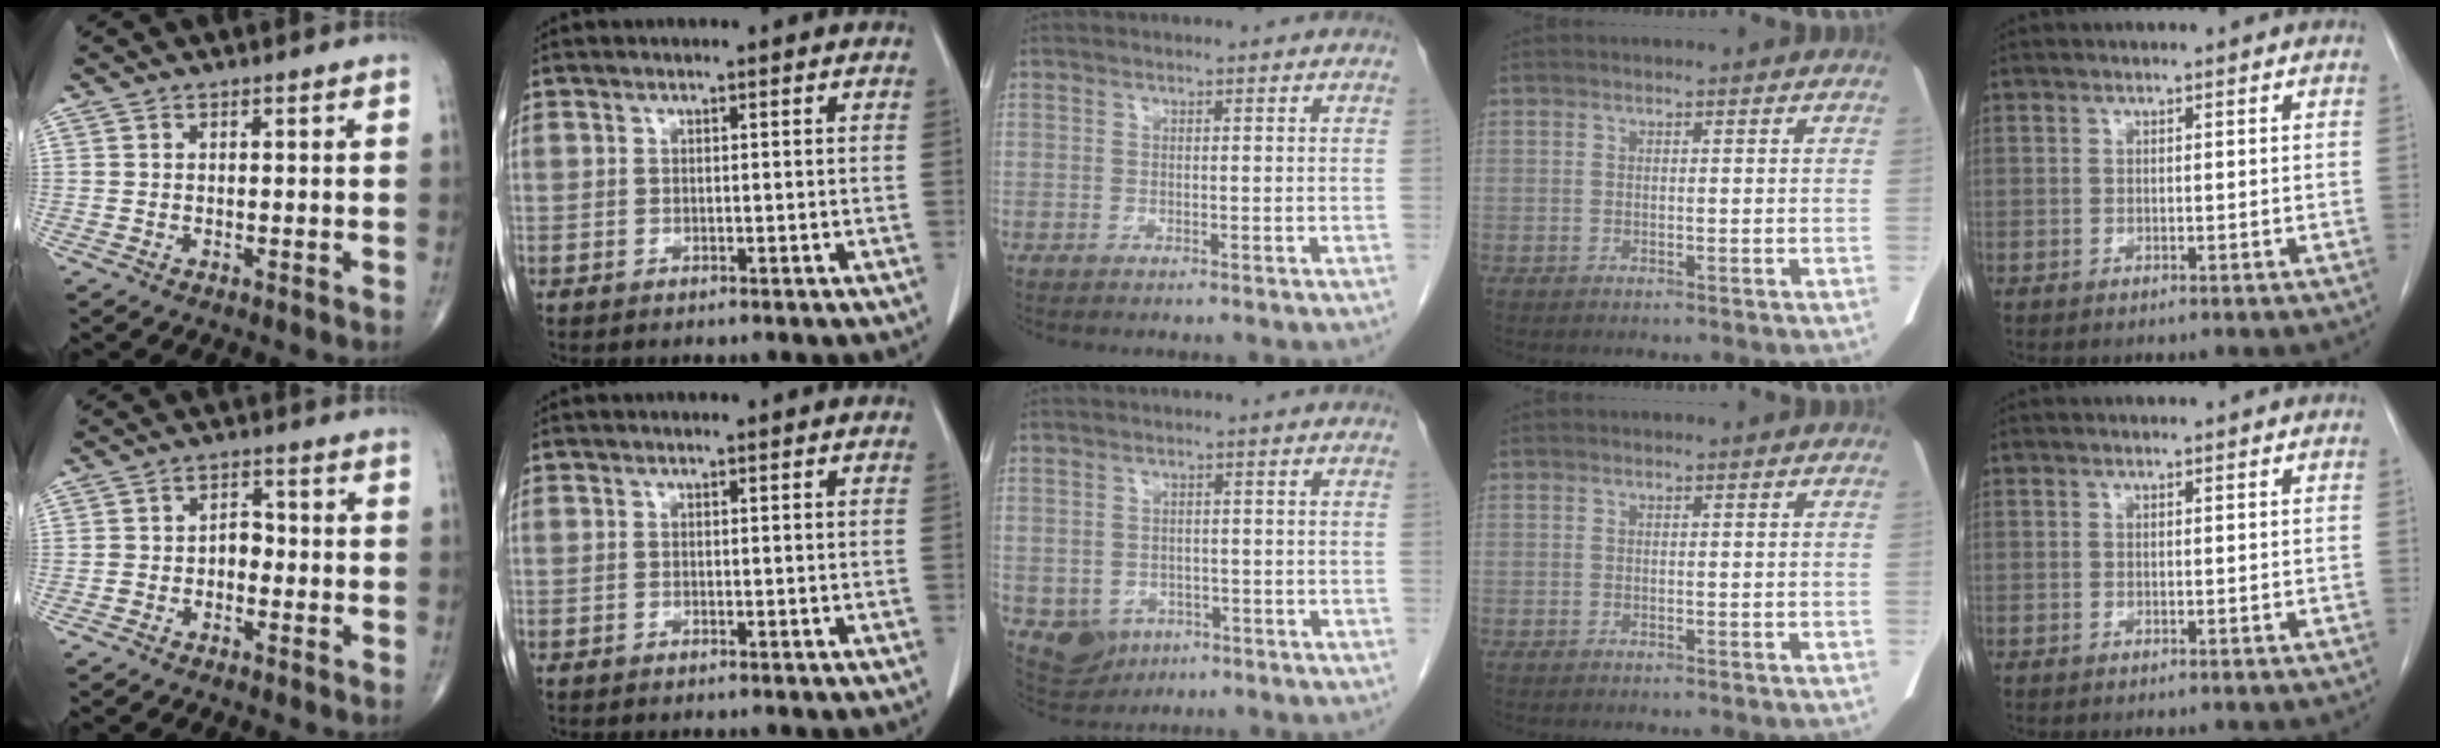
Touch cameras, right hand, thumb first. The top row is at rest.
{"thumb": {"total": 3.3, "force": [-1.3, 2.4, 1.9], "torque": [-0.016, 0.024, -0.031]}, "middle": {"total": 5.4, "force": [-2.5, 4.6, 1.4], "torque": [-0.022, 0.005, -0.028]}}